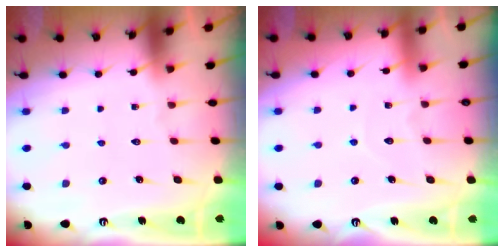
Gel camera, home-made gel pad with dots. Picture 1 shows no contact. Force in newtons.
{"total": 4.8, "press": 4.8, "slide": 0.5}